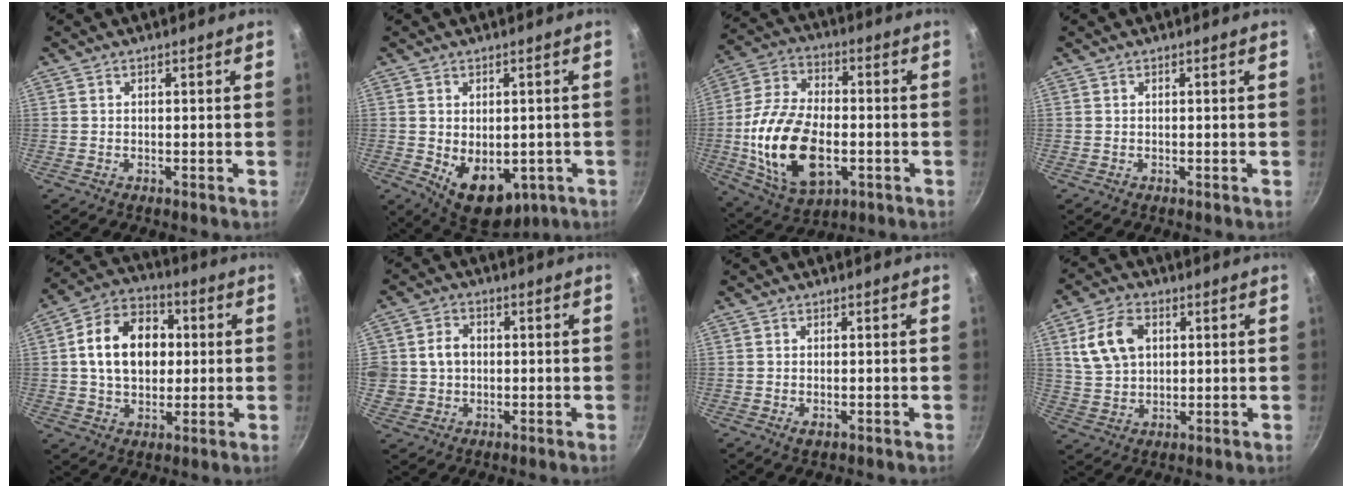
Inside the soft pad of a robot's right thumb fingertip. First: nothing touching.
{"total": 11.8, "force": [-2.5, 7.8, 8.4], "torque": [-0.092, -0.013, -0.010]}
{"total": 20.4, "force": [-3.8, 11.9, 16.1], "torque": [-0.303, 0.016, -0.060]}
{"total": 0.0}
{"total": 15.9, "force": [1.9, 11.5, 10.8], "torque": [-0.145, 0.021, 0.021]}
{"total": 6.9, "force": [0.5, 6.0, 3.3], "torque": [-0.038, 0.010, 0.006]}
{"total": 1.5, "force": [-0.3, 0.9, 1.1], "torque": [-0.021, -0.004, -0.004]}
{"total": 10.7, "force": [3.1, 7.4, 7.1], "torque": [-0.118, 0.002, 0.059]}